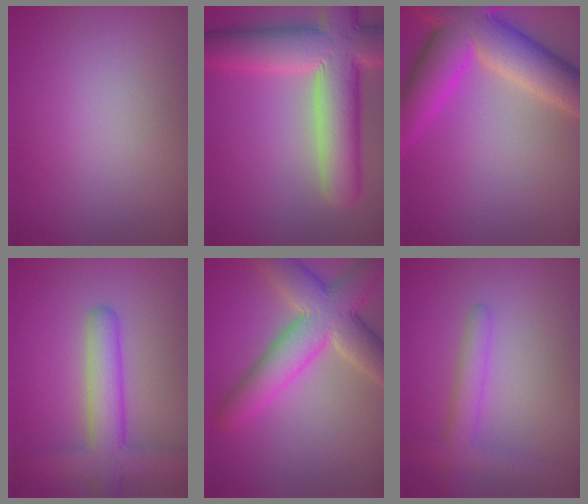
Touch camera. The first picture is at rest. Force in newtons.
{"total": 11.1, "press": 11.0, "slide": 1.0}
{"total": 10.4, "press": 10.4, "slide": 0.5}
{"total": 5.8, "press": 5.8, "slide": 0.3}
{"total": 8.0, "press": 8.0, "slide": 0.5}
{"total": 2.9, "press": 2.9, "slide": 0.1}